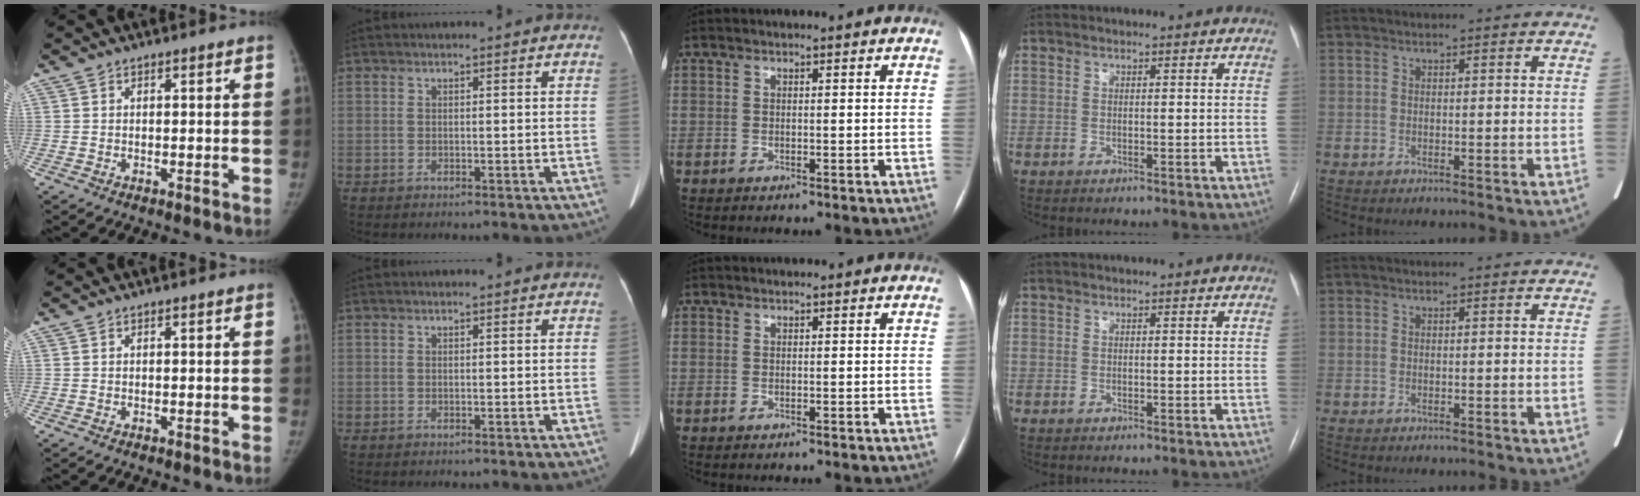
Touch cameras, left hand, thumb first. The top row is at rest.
{}